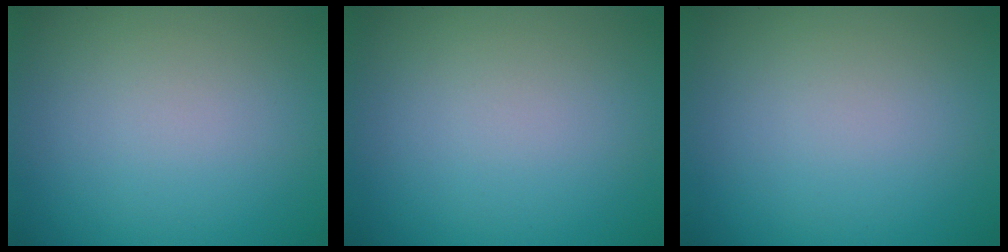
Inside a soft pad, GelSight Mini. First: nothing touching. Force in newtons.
{"total": 0.0}
{"total": 0.0}